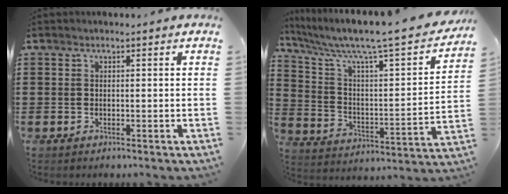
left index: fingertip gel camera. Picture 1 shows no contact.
{"total": 8.4, "force": [6.6, 0.8, 5.0], "torque": [-0.127, -0.051, 0.104]}